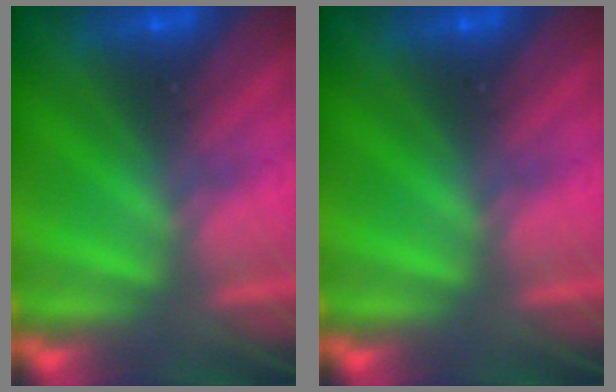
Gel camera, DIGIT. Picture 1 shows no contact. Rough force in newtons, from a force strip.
{"total": 0.0}